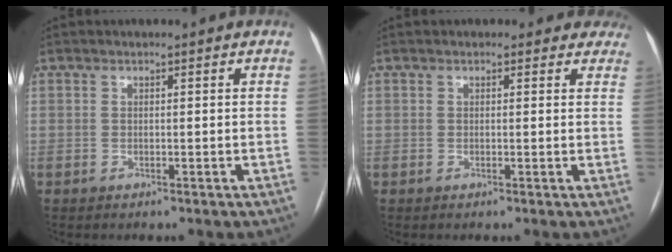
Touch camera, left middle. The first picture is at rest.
{"total": 4.7, "force": [4.1, 2.3, 0.2], "torque": [0.026, 0.000, 0.020]}